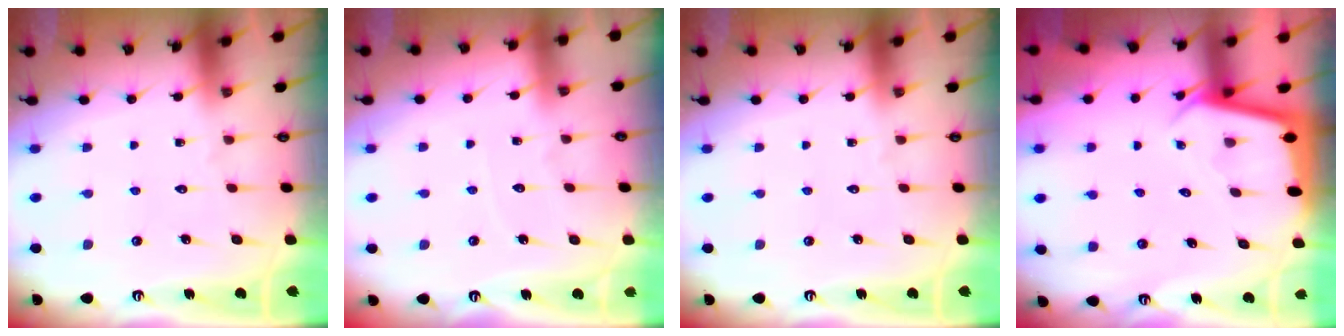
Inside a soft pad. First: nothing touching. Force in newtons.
{"total": 2.6, "press": 2.6, "slide": 0.4}
{"total": 0.0}
{"total": 2.4, "press": 2.4, "slide": 0.1}